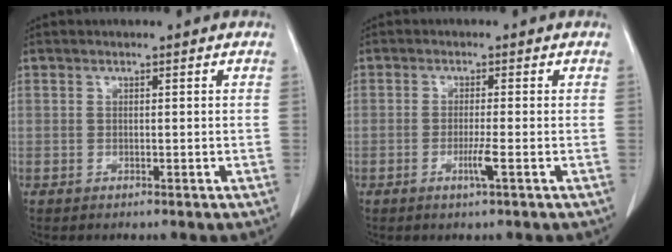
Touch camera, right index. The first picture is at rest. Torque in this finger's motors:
{"motor_torque": [0.39, 0.02, 0.07, 0.03]}